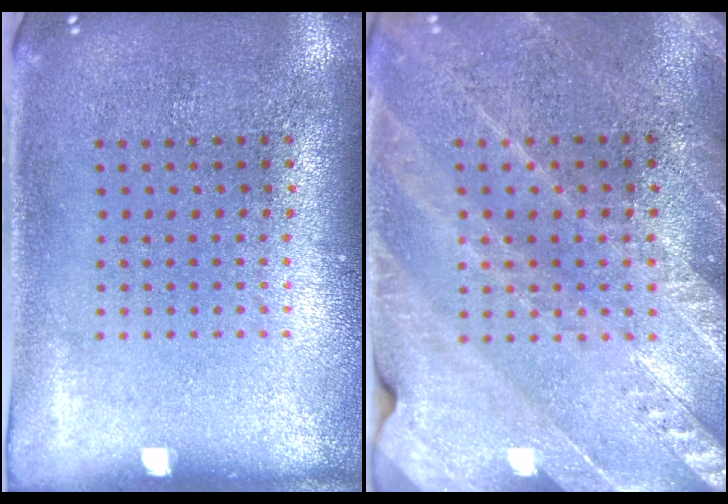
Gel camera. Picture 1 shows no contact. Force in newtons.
{"total": 2.6, "press": 2.5, "slide": 0.7}